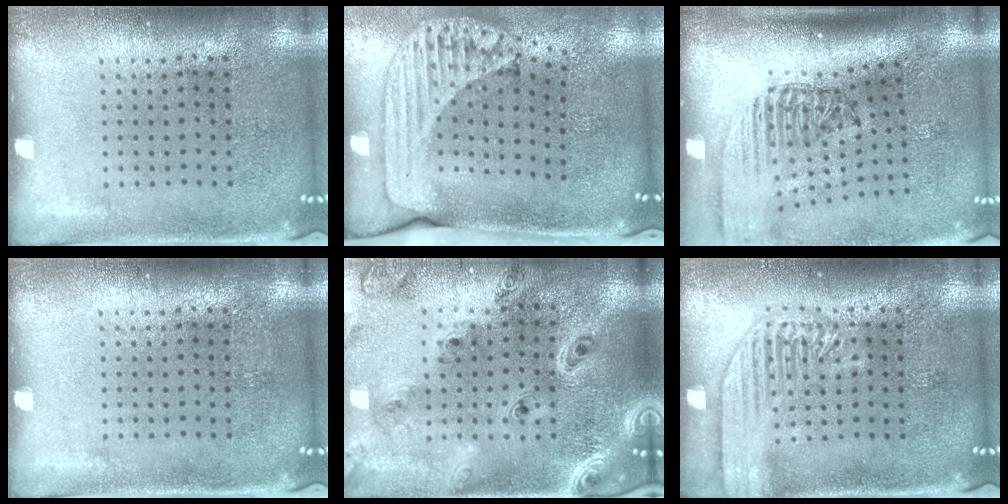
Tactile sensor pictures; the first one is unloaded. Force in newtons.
{"total": 2.4, "press": 1.7, "slide": 1.7}
{"total": 2.4, "press": 1.8, "slide": 1.7}
{"total": 0.0}
{"total": 2.3, "press": 2.1, "slide": 1.0}
{"total": 3.2, "press": 3.2, "slide": 0.4}